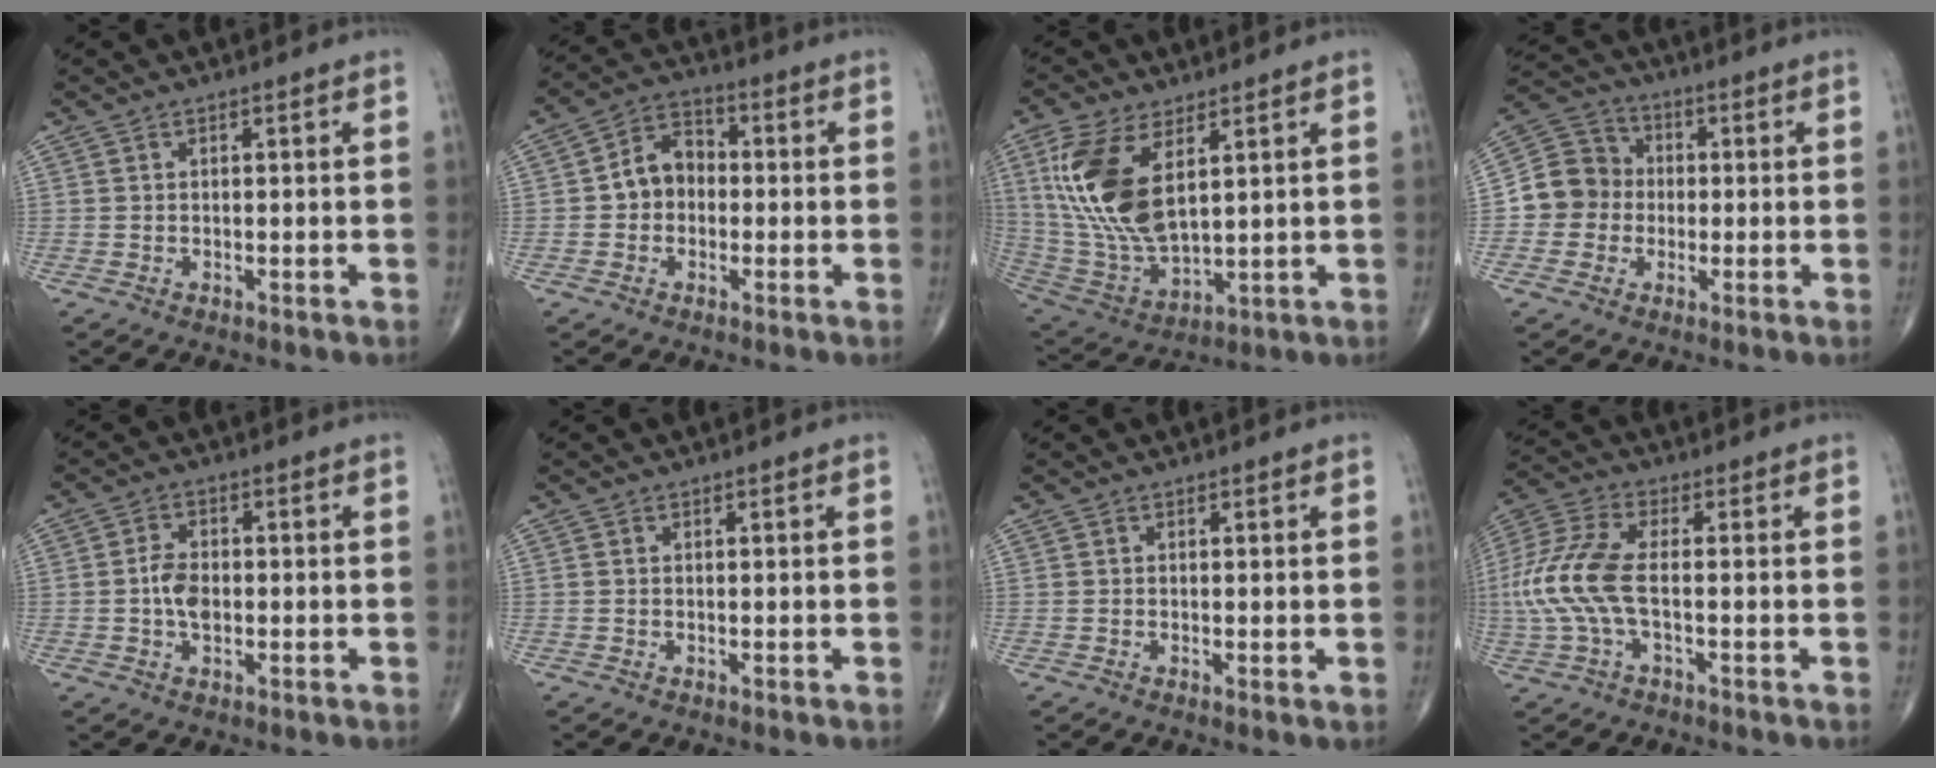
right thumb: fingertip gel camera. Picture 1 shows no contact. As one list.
[{"total": 7.4, "force": [-0.4, 5.9, 4.4], "torque": [-0.052, 0.028, -0.022]}, {"total": 17.0, "force": [5.6, 8.1, 13.8], "torque": [-0.287, -0.024, 0.121]}, {"total": 9.4, "force": [-0.9, 8.7, 3.3], "torque": [-0.036, 0.030, -0.027]}, {"total": 4.6, "force": [-0.5, 2.9, 3.6], "torque": [-0.063, 0.006, -0.014]}, {"total": 0.0}, {"total": 0.6, "force": [0.0, 0.2, 0.6], "torque": [-0.013, -0.004, -0.003]}, {"total": 11.4, "force": [-1.2, 4.6, 10.4], "torque": [-0.263, 0.022, -0.028]}]